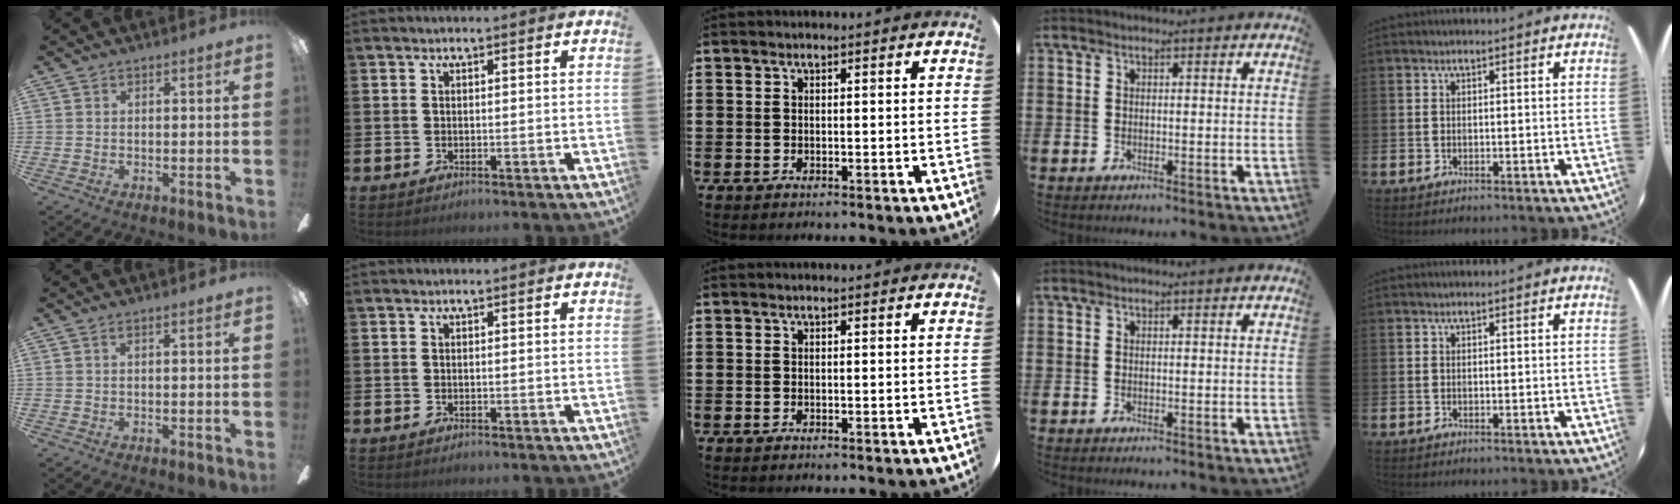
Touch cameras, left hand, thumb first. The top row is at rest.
{}